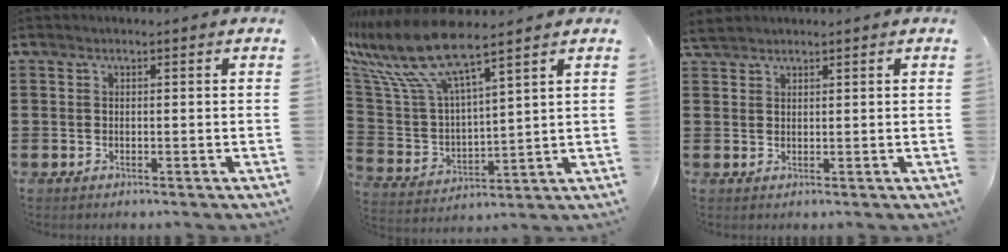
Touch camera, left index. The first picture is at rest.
{"total": 10.6, "force": [8.5, 1.2, 6.3], "torque": [-0.177, -0.057, 0.140]}
{"total": 2.0, "force": [1.8, 0.5, 0.5], "torque": [-0.015, 0.003, 0.036]}